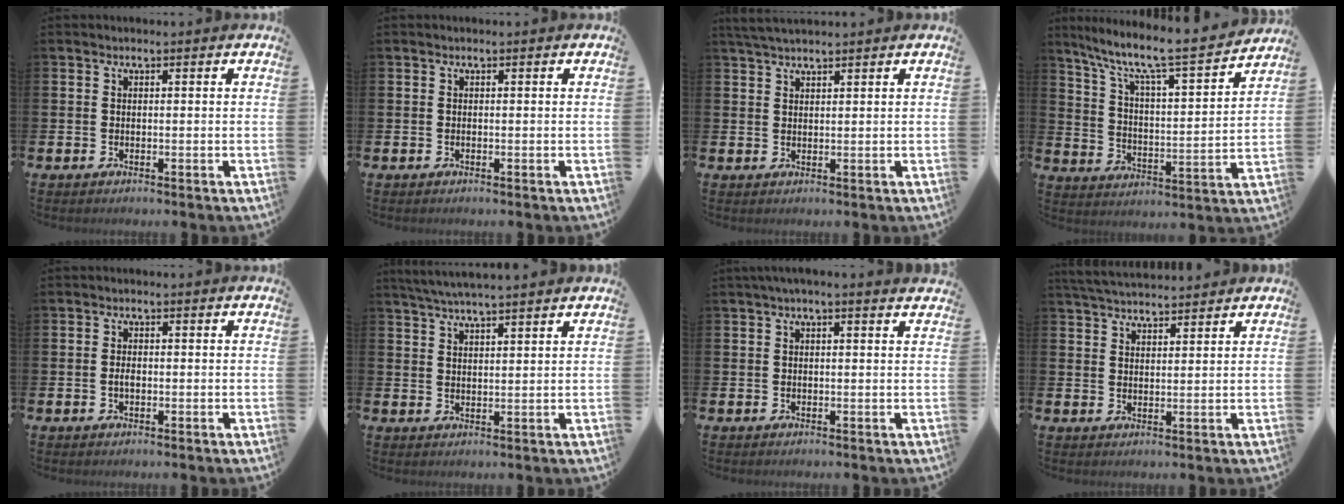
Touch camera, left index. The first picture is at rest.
{"total": 0.0}
{"total": 2.7, "force": [2.5, 0.5, 1.0], "torque": [-0.021, -0.003, 0.045]}
{"total": 8.0, "force": [7.1, 0.4, 3.7], "torque": [-0.104, -0.058, 0.114]}
{"total": 1.3, "force": [-0.2, 0.7, 1.0], "torque": [-0.015, 0.002, -0.006]}
{"total": 4.1, "force": [3.9, -0.4, 1.1], "torque": [-0.036, -0.009, 0.072]}
{"total": 1.1, "force": [0.8, -0.2, 0.8], "torque": [-0.010, -0.001, 0.013]}
{"total": 4.2, "force": [4.1, 0.6, 0.7], "torque": [-0.020, -0.019, 0.076]}